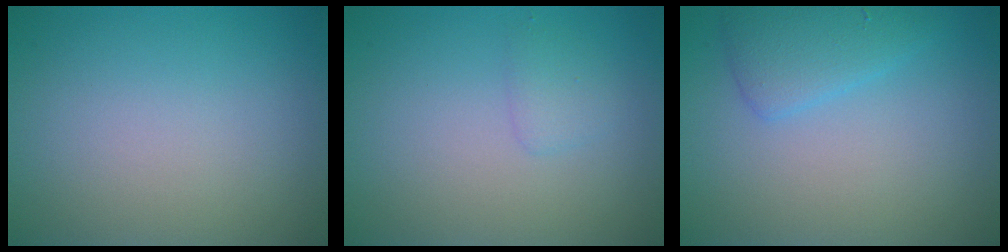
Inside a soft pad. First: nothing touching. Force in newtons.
{"total": 1.1, "press": 1.1, "slide": 0.1}
{"total": 2.6, "press": 2.6, "slide": 0.2}